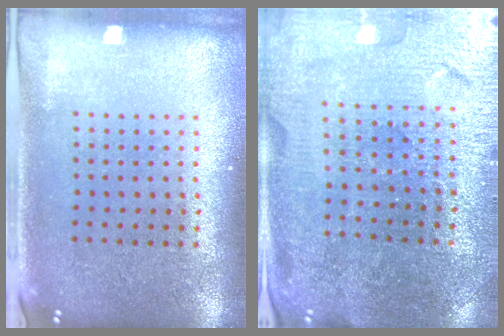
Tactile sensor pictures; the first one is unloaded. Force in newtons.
{"total": 3.2, "press": 3.2, "slide": 0.1}